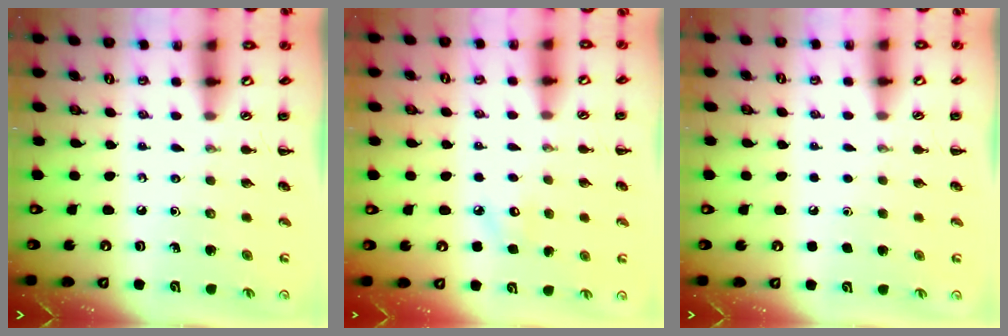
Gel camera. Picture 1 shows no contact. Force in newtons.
{"total": 6.0, "press": 5.9, "slide": 1.2}
{"total": 1.7, "press": 1.7, "slide": 0.1}